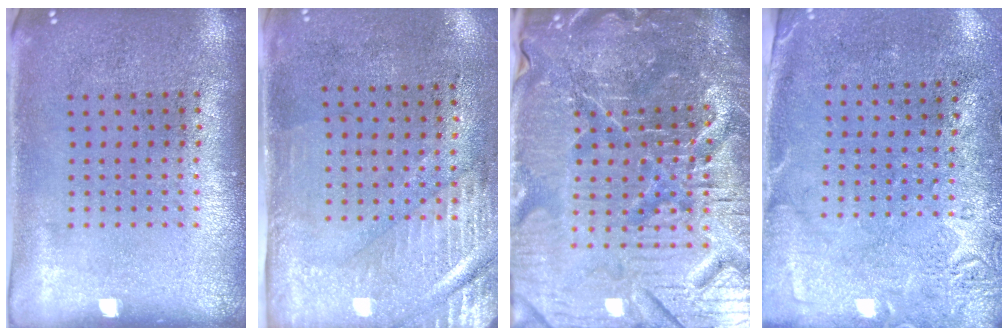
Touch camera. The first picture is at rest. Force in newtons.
{"total": 3.0, "press": 2.5, "slide": 1.5}
{"total": 7.3, "press": 6.5, "slide": 3.4}
{"total": 2.8, "press": 2.2, "slide": 1.7}